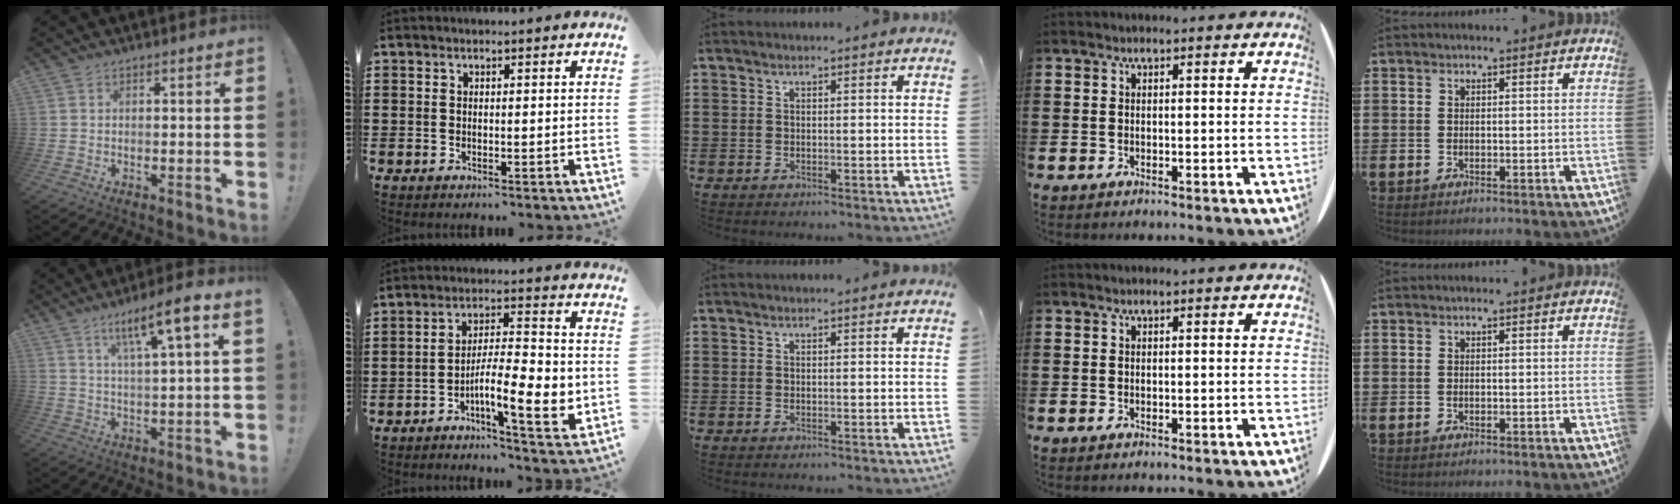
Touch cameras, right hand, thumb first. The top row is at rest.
{"thumb": {"total": 10.6, "force": [5.5, 0.9, 9.0], "torque": [-0.141, -0.023, 0.082]}, "index": {"total": 10.6, "force": [-3.1, 2.3, 9.8], "torque": [-0.161, -0.003, -0.054]}}